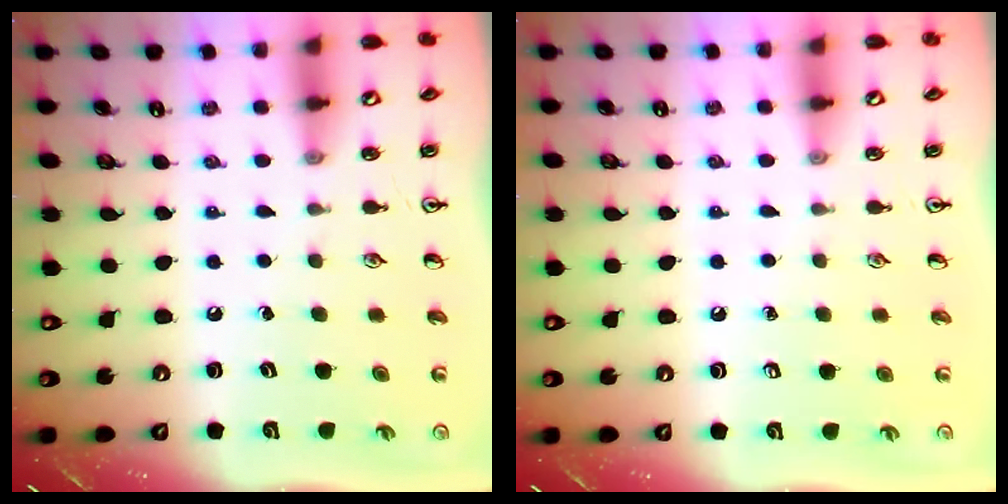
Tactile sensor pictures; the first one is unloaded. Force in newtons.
{"total": 0.0}